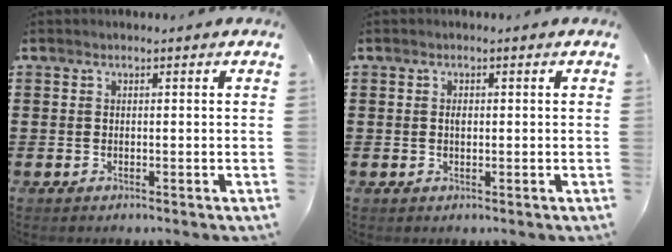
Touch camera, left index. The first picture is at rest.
{"total": 0.9, "force": [0.1, 0.5, 0.8], "torque": [-0.018, 0.001, 0.001]}